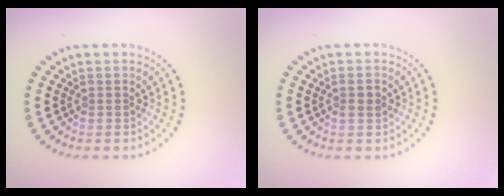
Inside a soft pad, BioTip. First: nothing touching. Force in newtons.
{"total": 1.2, "press": 1.2, "slide": 0.4}